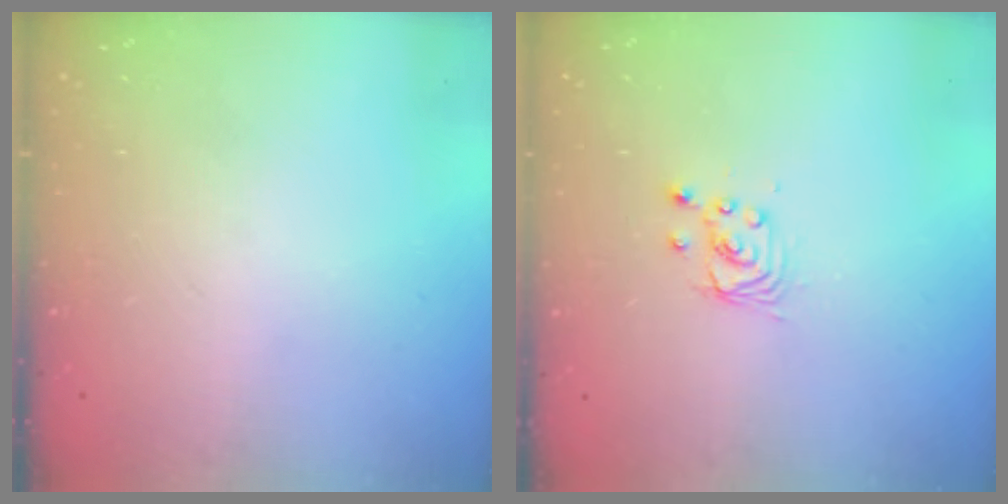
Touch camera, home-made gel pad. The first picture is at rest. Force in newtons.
{"total": 2.9, "press": 2.9, "slide": 0.1}